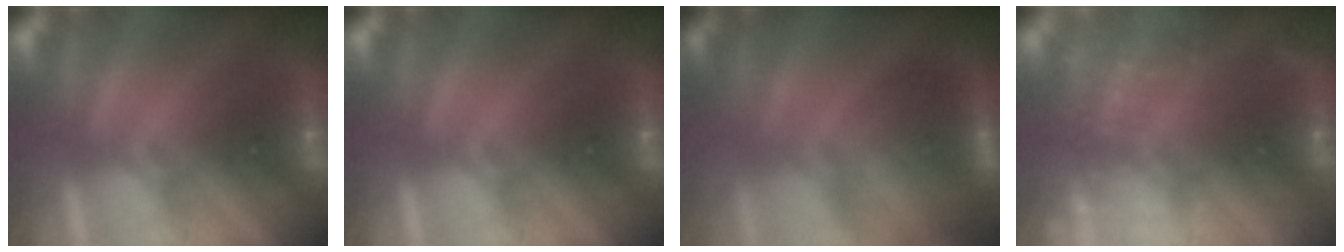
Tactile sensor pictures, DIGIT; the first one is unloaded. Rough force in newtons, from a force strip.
{"total": 0.0}
{"total": 4.4}
{"total": 7.1}